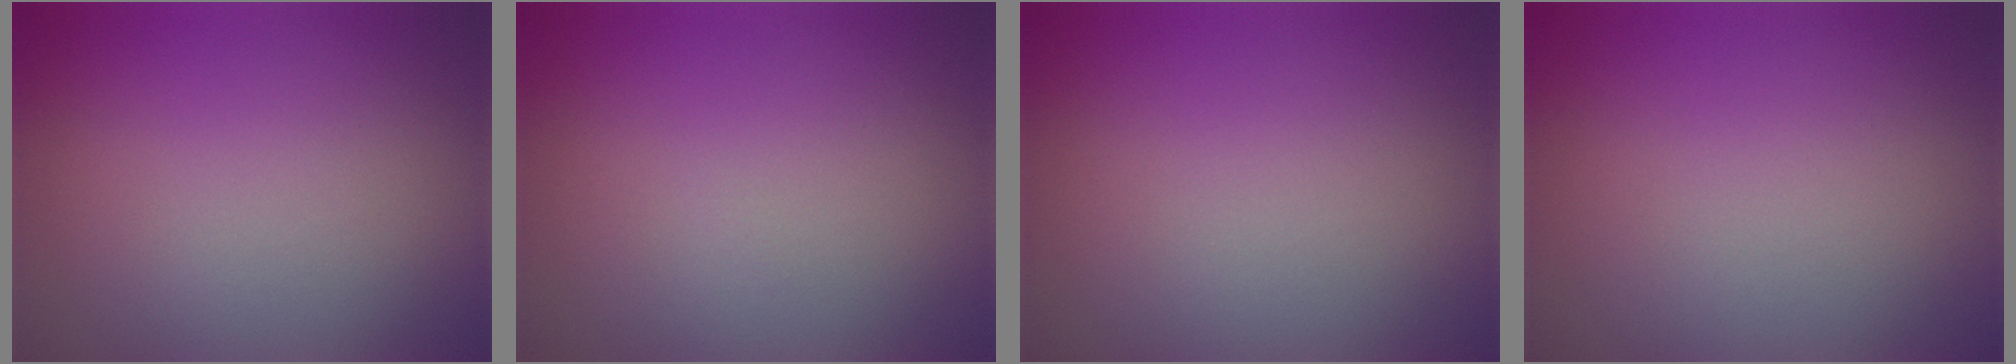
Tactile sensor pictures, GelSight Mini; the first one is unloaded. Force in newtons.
{"total": 0.0}
{"total": 0.0}
{"total": 0.0}